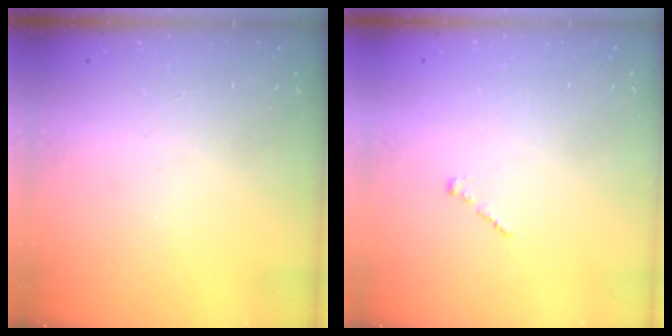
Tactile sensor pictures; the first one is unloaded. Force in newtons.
{"total": 1.0, "press": 0.8, "slide": 0.5}